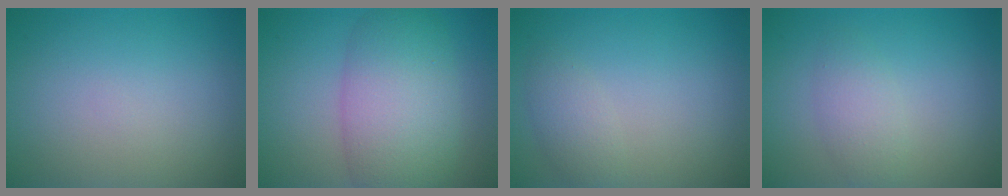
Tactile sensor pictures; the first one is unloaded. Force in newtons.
{"total": 8.2, "press": 8.1, "slide": 0.4}
{"total": 1.8, "press": 1.8, "slide": 0.1}
{"total": 2.2, "press": 2.2, "slide": 0.0}